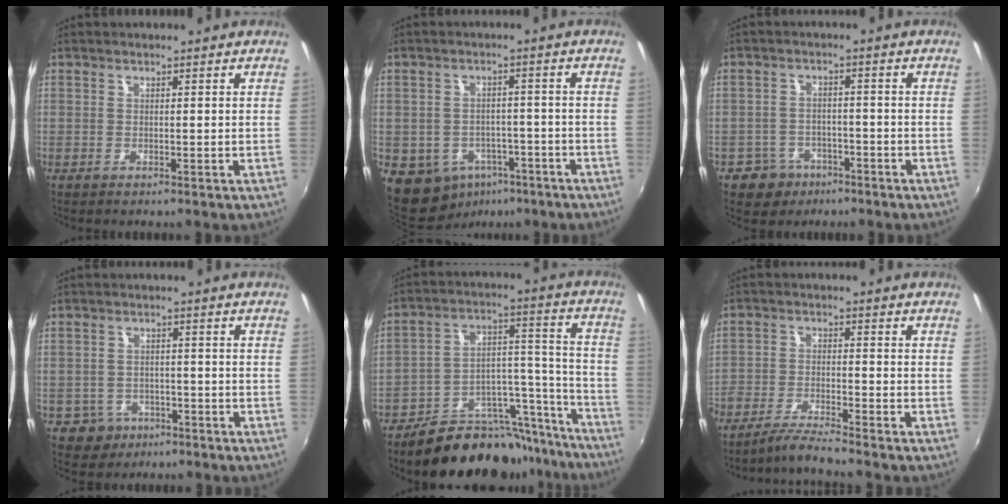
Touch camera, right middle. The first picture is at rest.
{"total": 9.6, "force": [-5.3, 7.3, 3.3], "torque": [-0.086, 0.006, -0.056]}
{"total": 6.0, "force": [-3.8, 4.6, 1.1], "torque": [-0.040, 0.015, -0.053]}
{"total": 5.4, "force": [-2.9, 4.4, 1.0], "torque": [-0.036, 0.009, -0.037]}
{"total": 21.0, "force": [-18.2, 8.1, 6.7], "torque": [-0.084, 0.064, -0.257]}
{"total": 6.1, "force": [-5.6, -0.6, 2.5], "torque": [-0.067, -0.008, -0.109]}